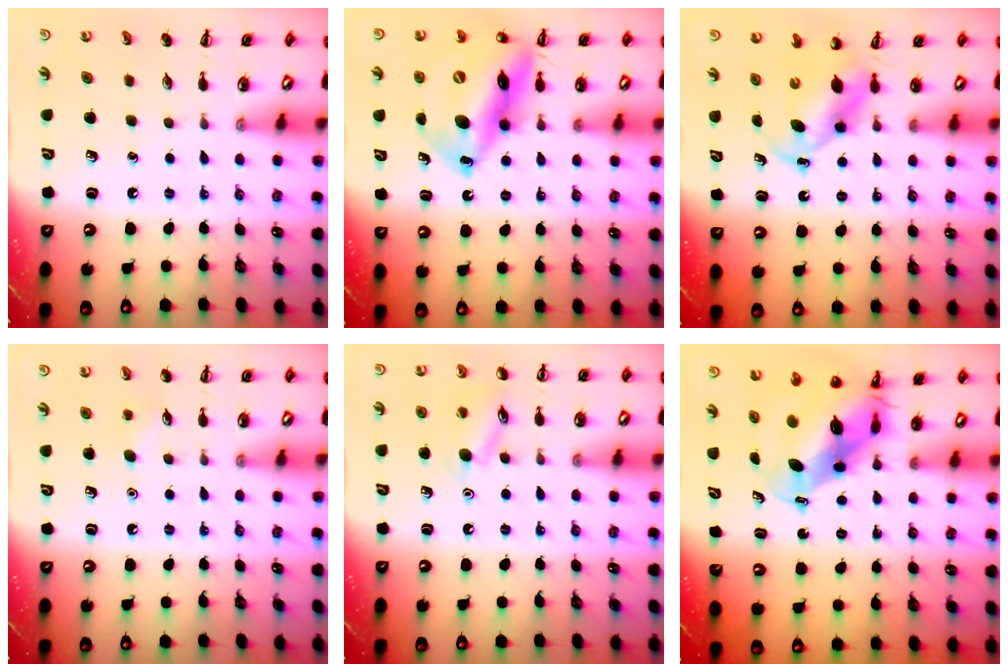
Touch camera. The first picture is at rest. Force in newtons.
{"total": 20.1, "press": 19.6, "slide": 4.5}
{"total": 5.6, "press": 5.5, "slide": 1.2}
{"total": 4.4, "press": 4.2, "slide": 1.1}
{"total": 10.1, "press": 10.0, "slide": 1.3}
{"total": 8.5, "press": 8.1, "slide": 2.4}